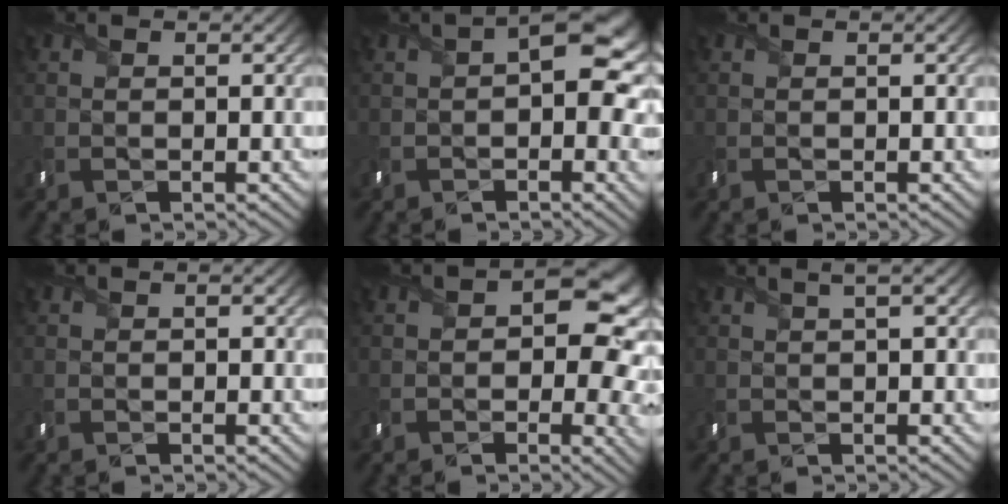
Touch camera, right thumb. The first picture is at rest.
{"total": 8.5, "force": [0.6, 4.5, 7.1], "torque": [-0.108, 0.001, 0.006]}
{"total": 0.0}
{"total": 0.8, "force": [0.0, 0.6, 0.5], "torque": [-0.008, -0.002, -0.001]}
{"total": 10.2, "force": [0.2, 6.4, 8.0], "torque": [-0.098, -0.019, 0.003]}
{"total": 2.5, "force": [1.3, 0.6, 2.0], "torque": [-0.027, 0.001, 0.014]}